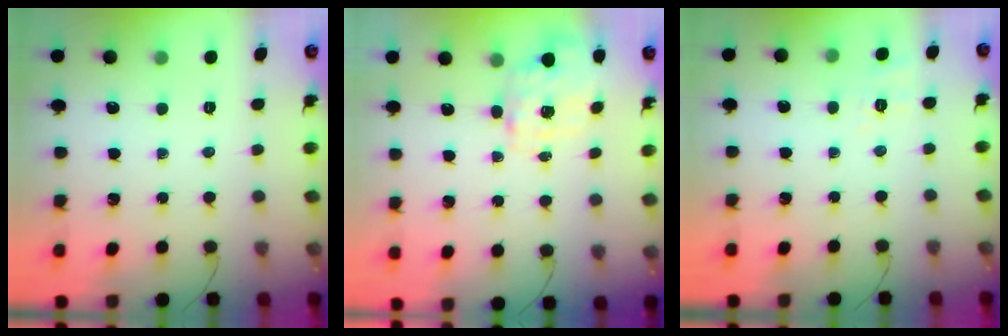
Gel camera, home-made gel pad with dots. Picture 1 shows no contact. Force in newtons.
{"total": 4.0, "press": 3.9, "slide": 0.9}
{"total": 2.4, "press": 1.3, "slide": 2.1}